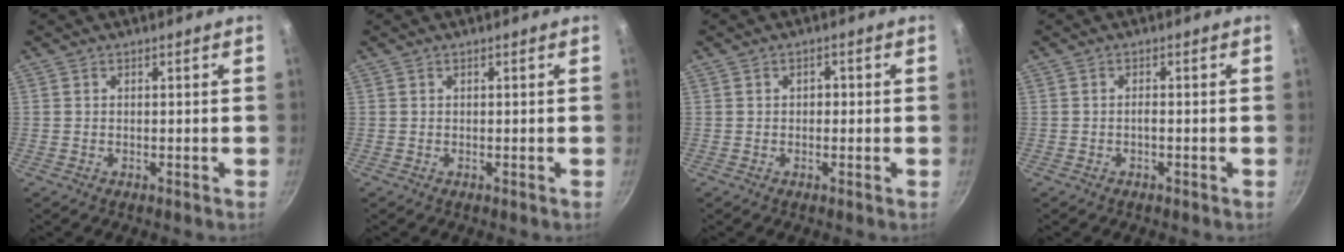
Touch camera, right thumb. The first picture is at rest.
{"total": 0.0}
{"total": 1.6, "force": [0.0, 1.2, 0.9], "torque": [-0.008, 0.005, -0.002]}
{"total": 0.9, "force": [-0.4, 0.3, 0.8], "torque": [-0.014, 0.007, -0.007]}